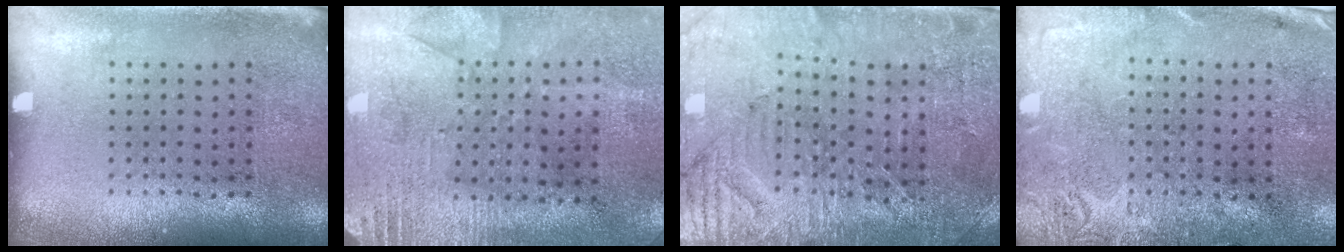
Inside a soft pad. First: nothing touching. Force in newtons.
{"total": 2.7, "press": 2.2, "slide": 1.5}
{"total": 3.6, "press": 3.4, "slide": 1.2}
{"total": 2.8, "press": 2.2, "slide": 1.8}